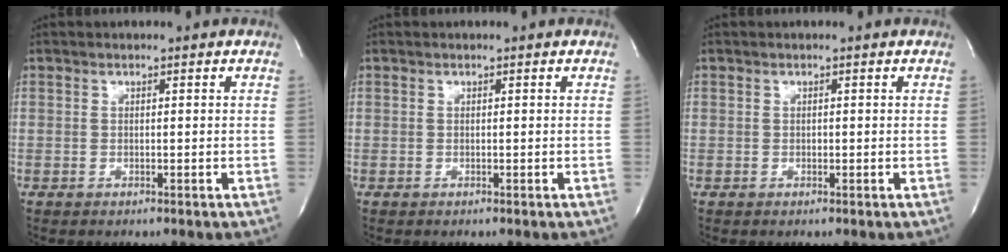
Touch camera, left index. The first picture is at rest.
{"total": 0.0}
{"total": 0.0}